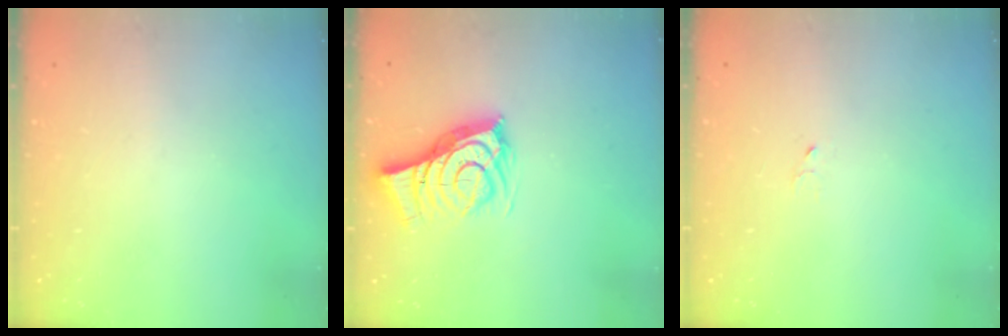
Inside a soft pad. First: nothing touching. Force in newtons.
{"total": 9.5, "press": 8.9, "slide": 3.4}
{"total": 2.4, "press": 2.4, "slide": 0.2}